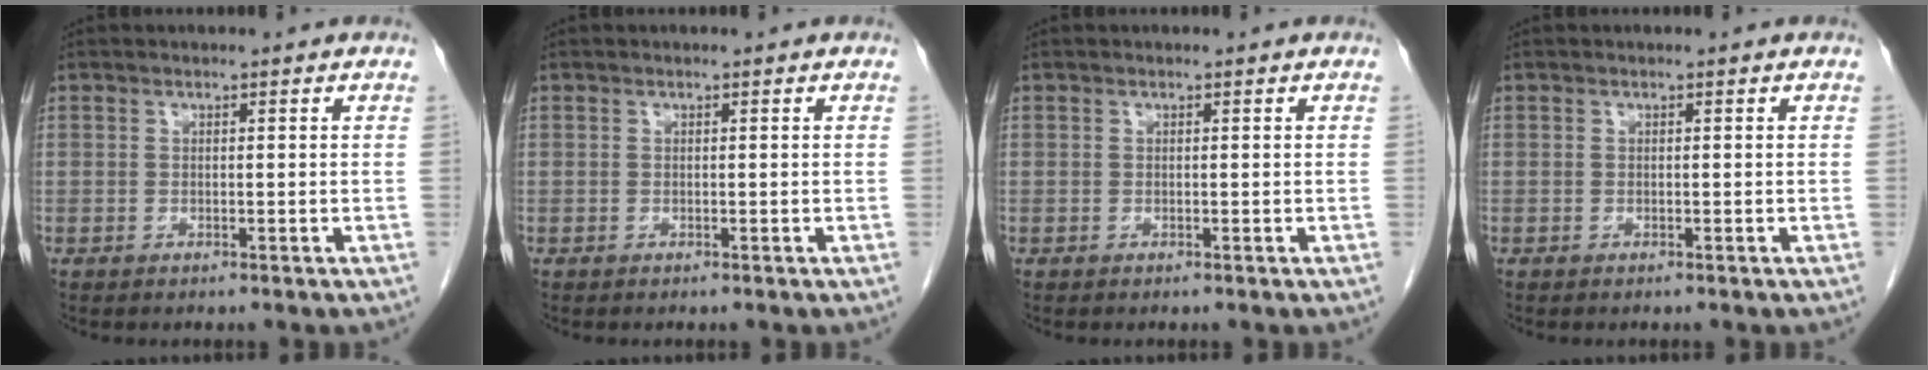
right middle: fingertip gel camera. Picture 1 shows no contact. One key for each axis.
{"total": 0.0}
{"total": 0.0}
{"total": 0.0}